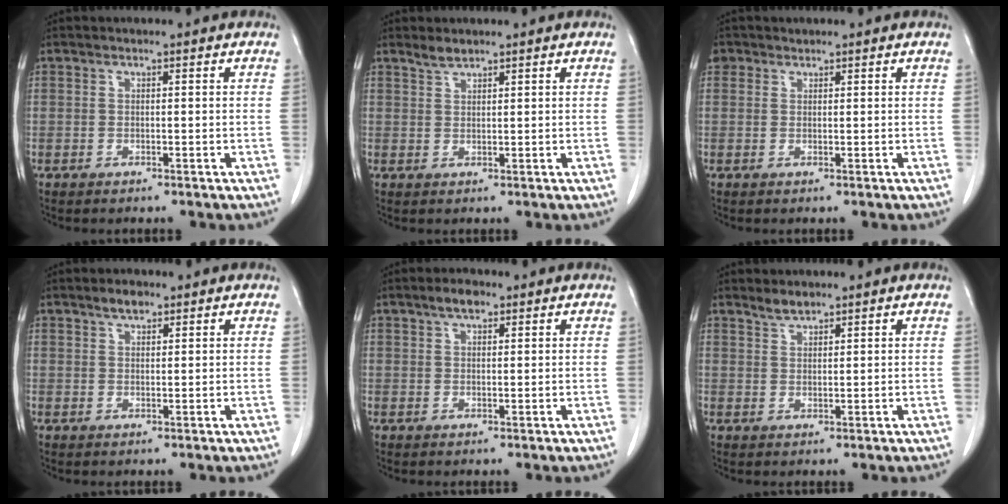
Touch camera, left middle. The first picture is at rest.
{"total": 1.5, "force": [1.4, 0.2, 0.4], "torque": [-0.011, 0.001, 0.030]}
{"total": 1.6, "force": [1.0, 1.3, 0.1], "torque": [0.004, 0.009, 0.016]}
{"total": 2.1, "force": [1.5, 0.9, 1.1], "torque": [-0.021, 0.002, 0.026]}
{"total": 2.6, "force": [1.7, 1.1, 1.6], "torque": [-0.031, 0.006, 0.029]}
{"total": 1.9, "force": [1.8, 0.4, 0.6], "torque": [-0.012, 0.000, 0.036]}